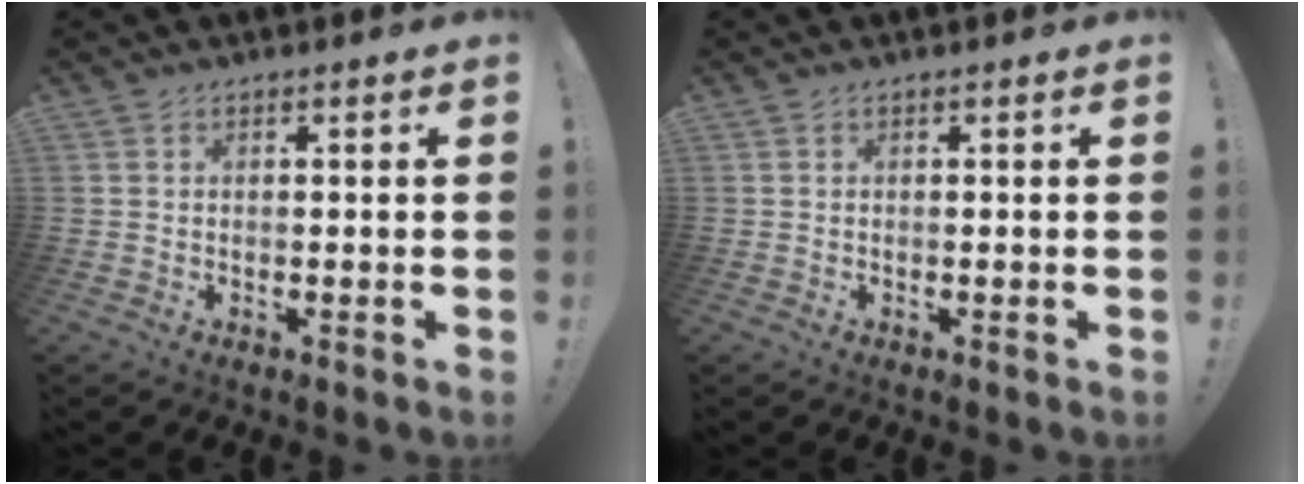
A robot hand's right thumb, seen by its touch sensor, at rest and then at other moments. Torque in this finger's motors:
{"motor_torque": [0.00, 0.00, -0.09, 0.09, 0.00]}